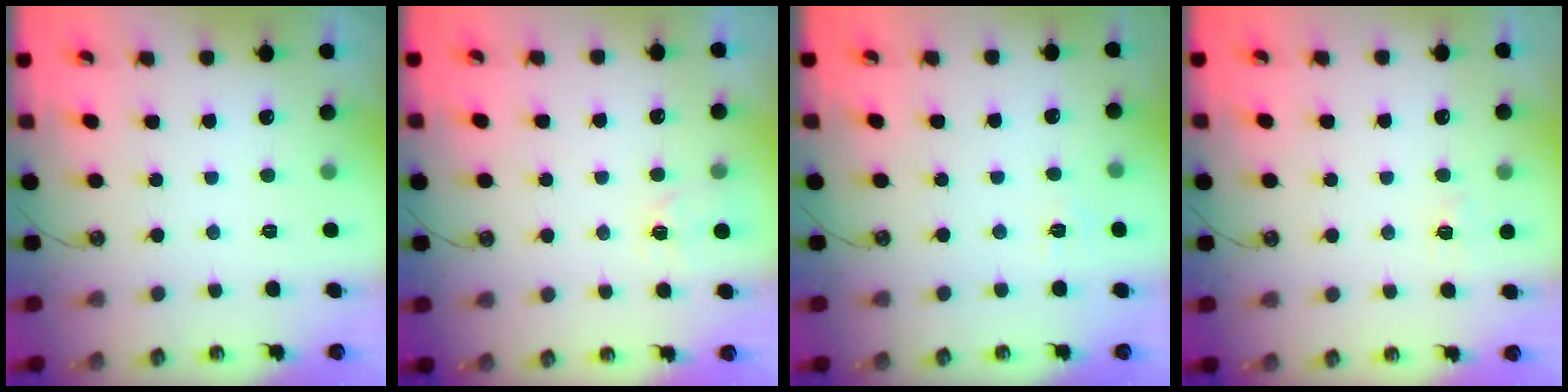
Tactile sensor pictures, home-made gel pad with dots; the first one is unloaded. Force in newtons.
{"total": 3.0, "press": 3.0, "slide": 0.4}
{"total": 3.9, "press": 3.9, "slide": 0.5}
{"total": 5.2, "press": 5.1, "slide": 0.5}